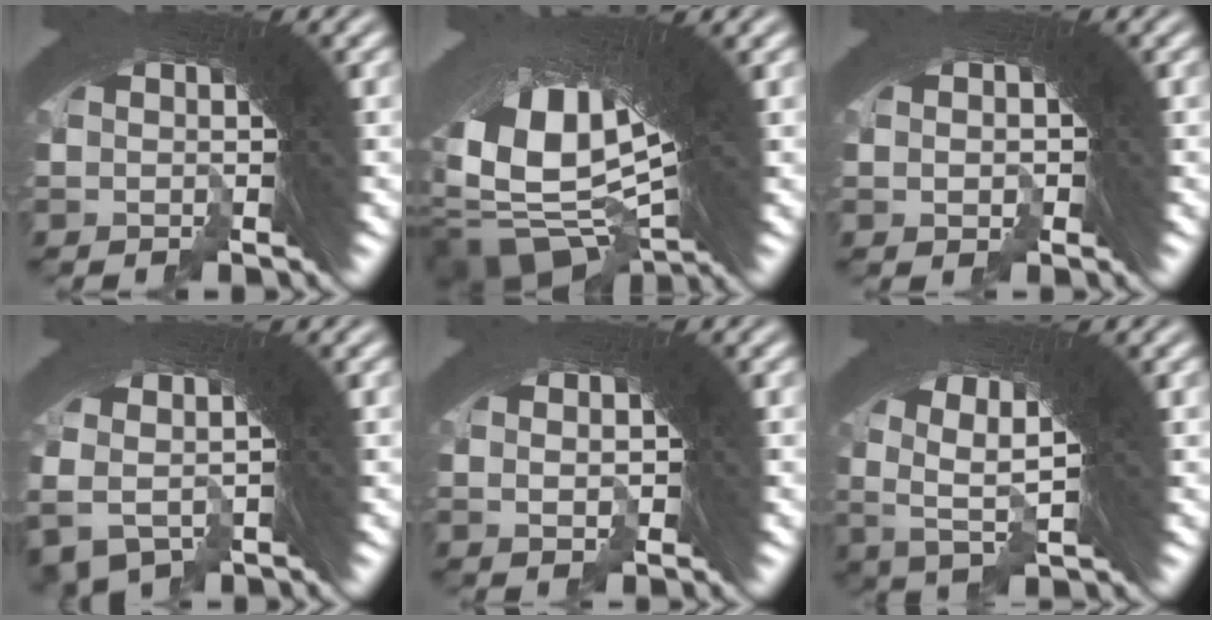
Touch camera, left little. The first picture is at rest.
{"total": 20.1, "force": [-0.3, 12.8, 15.5], "torque": [-0.332, -0.050, 0.018]}
{"total": 1.9, "force": [-0.9, 1.6, 0.1], "torque": [0.002, -0.001, -0.011]}
{"total": 6.3, "force": [0.0, 5.4, 3.3], "torque": [-0.094, -0.006, -0.001]}
{"total": 1.9, "force": [-0.2, 1.8, 0.6], "torque": [-0.003, 0.004, -0.004]}
{"total": 11.3, "force": [1.5, 7.8, 8.0], "torque": [-0.172, -0.015, 0.026]}